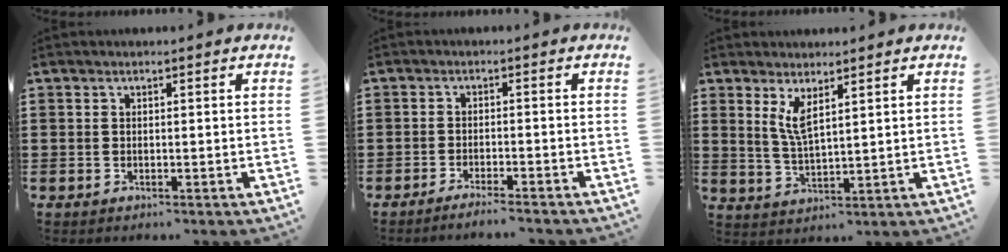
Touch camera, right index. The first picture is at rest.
{"total": 2.4, "force": [-2.3, -0.4, 0.6], "torque": [-0.011, -0.003, -0.045]}
{"total": 4.1, "force": [2.3, 0.9, 3.3], "torque": [-0.071, 0.001, 0.041]}